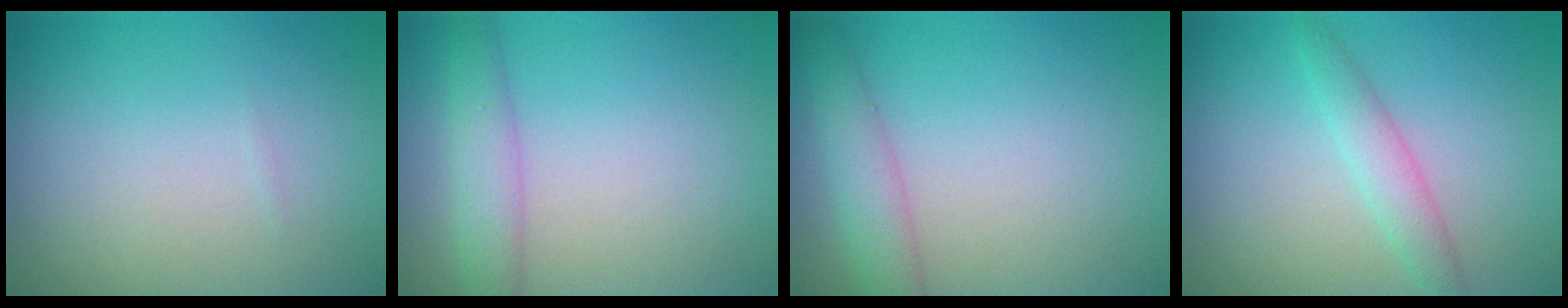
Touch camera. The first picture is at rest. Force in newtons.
{"total": 3.0, "press": 3.0, "slide": 0.2}
{"total": 2.9, "press": 2.9, "slide": 0.1}
{"total": 2.1, "press": 2.1, "slide": 0.0}